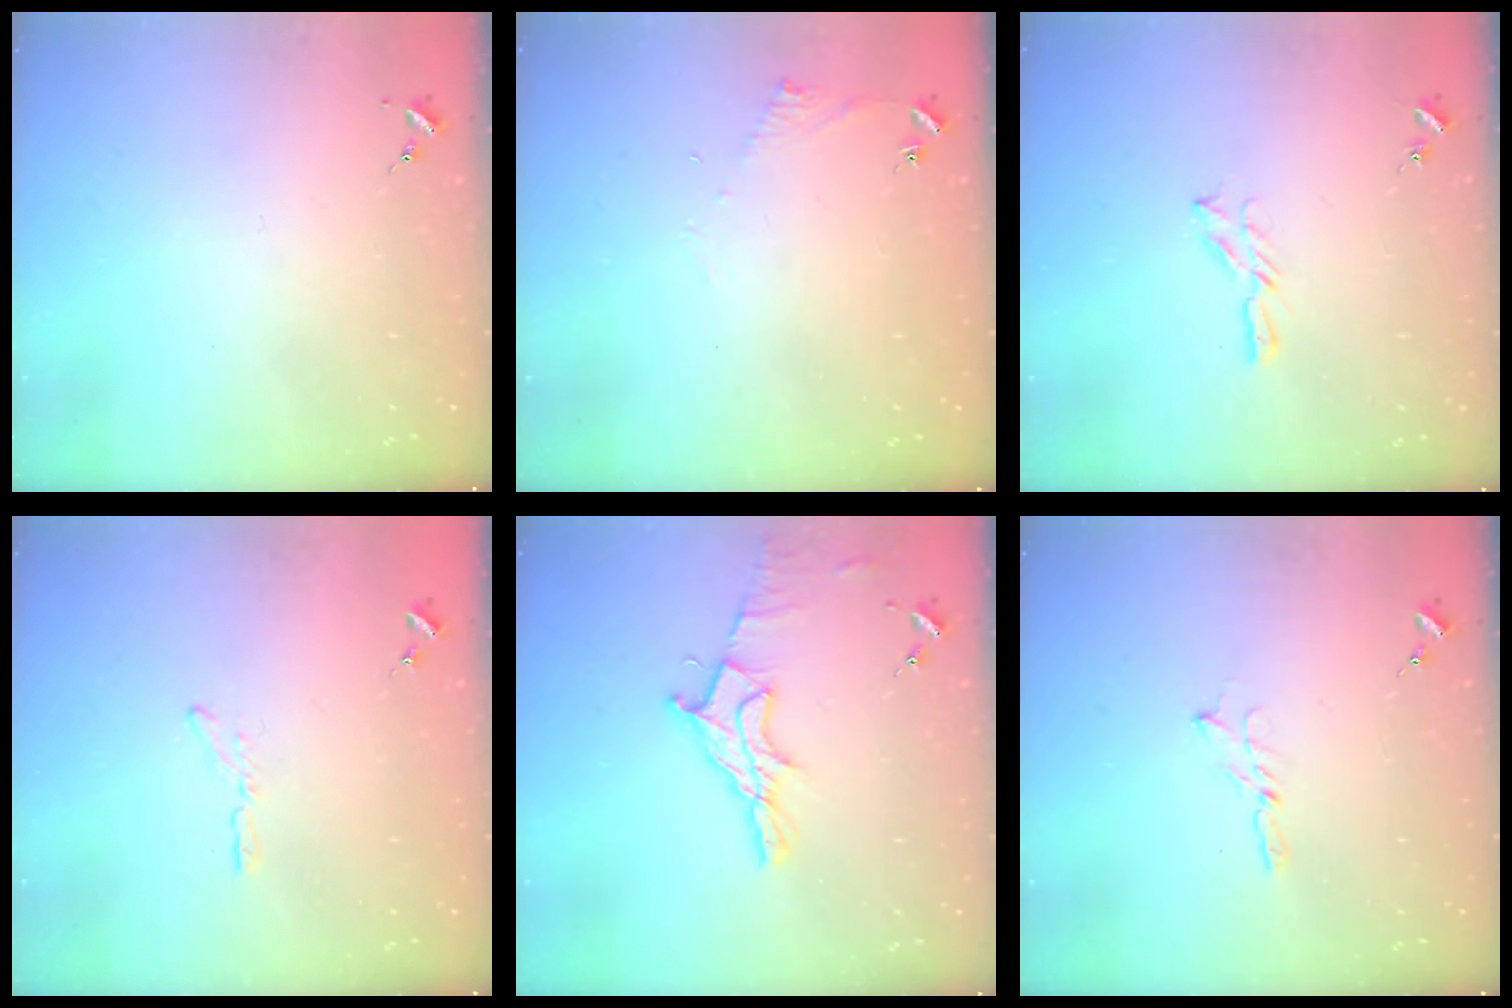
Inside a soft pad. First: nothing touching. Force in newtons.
{"total": 5.1, "press": 5.1, "slide": 0.5}
{"total": 5.9, "press": 5.9, "slide": 0.1}
{"total": 3.2, "press": 3.2, "slide": 0.3}
{"total": 12.1, "press": 12.0, "slide": 1.0}
{"total": 3.4, "press": 3.4, "slide": 0.3}